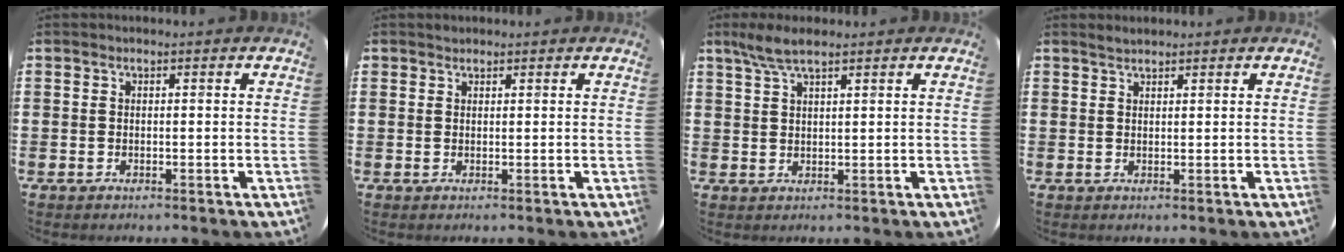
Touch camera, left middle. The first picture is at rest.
{"total": 0.6, "force": [0.6, 0.2, -0.1], "torque": [0.002, 0.003, 0.012]}
{"total": 3.9, "force": [3.0, 0.7, 2.5], "torque": [-0.054, 0.001, 0.054]}
{"total": 1.2, "force": [1.2, 0.1, 0.3], "torque": [-0.006, 0.001, 0.022]}